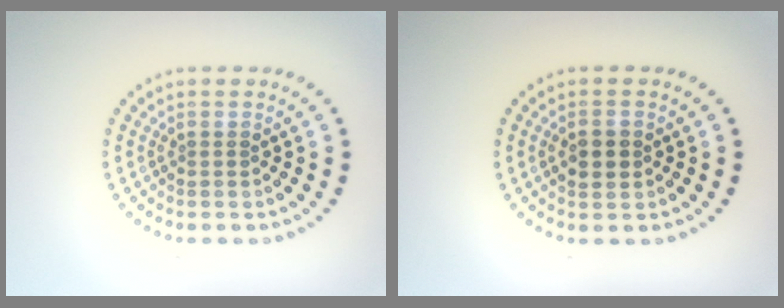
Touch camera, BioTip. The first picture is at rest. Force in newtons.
{"total": 2.5, "press": 2.5, "slide": 0.2}